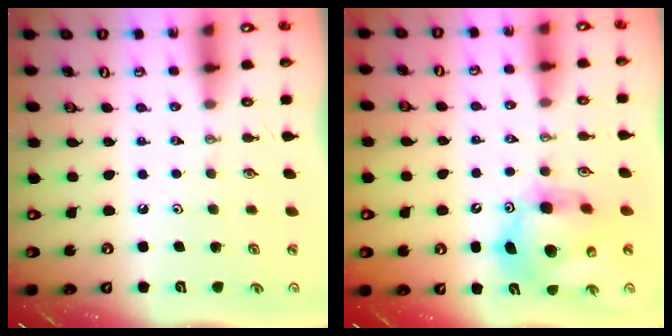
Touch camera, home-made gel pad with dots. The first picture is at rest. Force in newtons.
{"total": 13.4, "press": 13.3, "slide": 1.4}